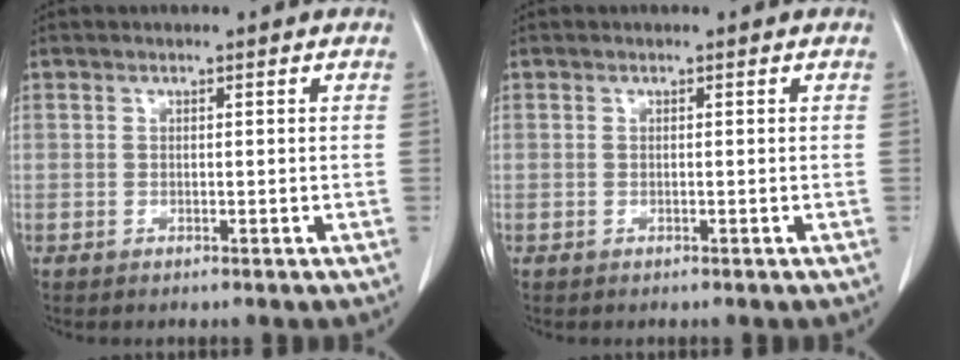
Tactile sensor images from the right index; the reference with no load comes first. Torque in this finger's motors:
{"motor_torque": [0.26, -0.02, 0.08, 0.01]}